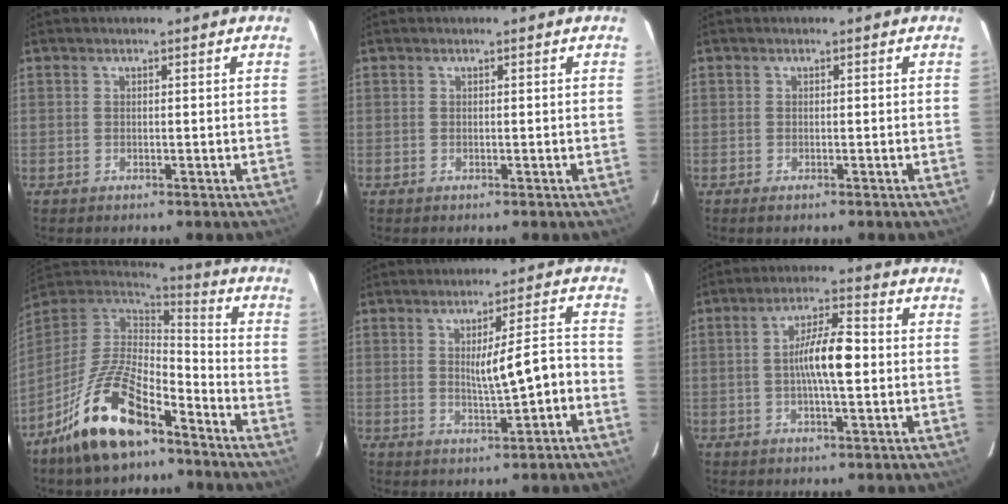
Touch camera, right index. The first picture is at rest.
{"total": 0.0}
{"total": 0.6, "force": [-0.3, 0.0, 0.5], "torque": [-0.008, -0.001, -0.004]}
{"total": 16.7, "force": [-10.5, 5.8, 11.6], "torque": [-0.234, 0.003, -0.197]}
{"total": 6.5, "force": [-1.0, 0.5, 6.5], "torque": [-0.097, 0.008, -0.009]}
{"total": 8.1, "force": [-0.2, 1.5, 7.9], "torque": [-0.146, 0.012, -0.006]}